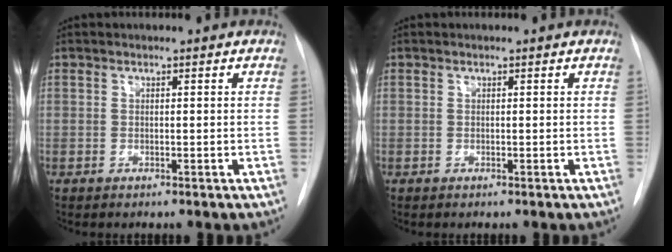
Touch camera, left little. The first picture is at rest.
{"total": 0.0}